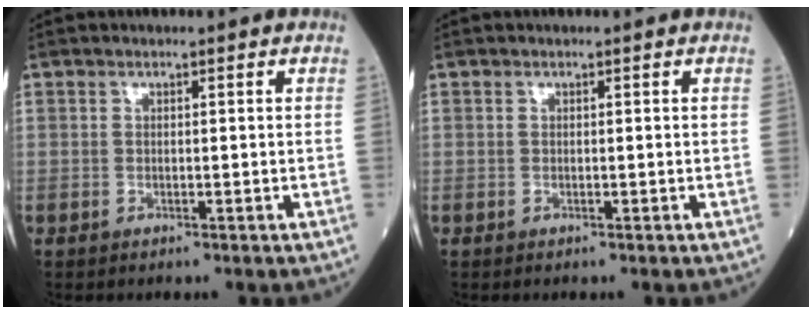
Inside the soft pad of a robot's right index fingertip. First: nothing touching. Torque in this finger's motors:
{"motor_torque": [0.00, 0.00, 0.00, 0.00]}